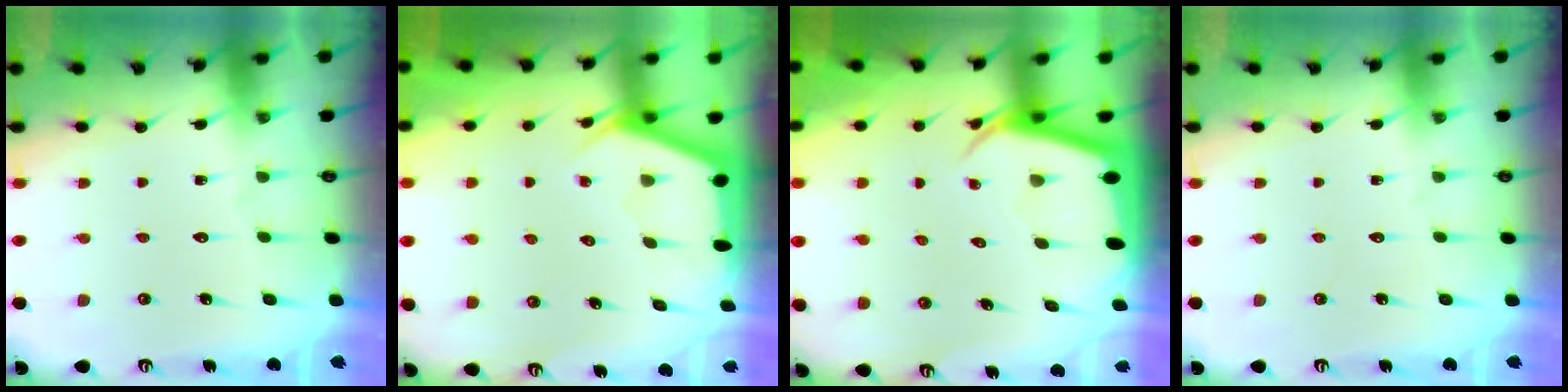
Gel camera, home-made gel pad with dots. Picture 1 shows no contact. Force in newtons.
{"total": 2.9, "press": 2.8, "slide": 0.4}
{"total": 3.3, "press": 3.3, "slide": 0.2}
{"total": 0.0}